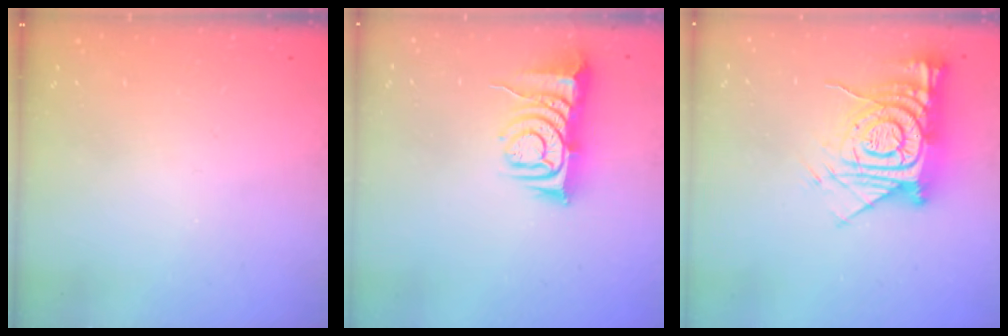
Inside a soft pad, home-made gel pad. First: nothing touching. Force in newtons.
{"total": 8.9, "press": 8.8, "slide": 1.2}
{"total": 16.1, "press": 16.0, "slide": 1.6}